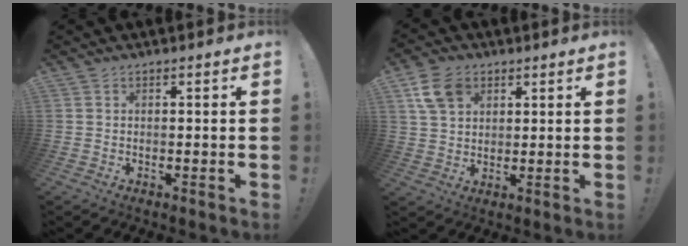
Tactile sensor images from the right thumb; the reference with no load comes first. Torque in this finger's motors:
{"motor_torque": [1.24, 1.69, 0.16, -0.19, 0.00]}